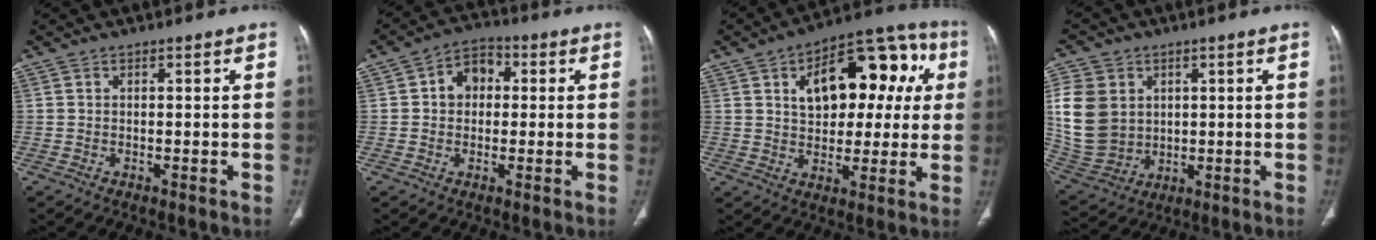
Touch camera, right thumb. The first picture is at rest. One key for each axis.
{"total": 6.7, "fx": 0.9, "fy": 5.2, "fz": 4.1, "tx": -0.039, "ty": 0.015, "tz": 0.004}
{"total": 19.1, "fx": 4.9, "fy": 11.0, "fz": 14.8, "tx": -0.148, "ty": 0.029, "tz": 0.068}
{"total": 14.3, "fx": 2.8, "fy": 11.7, "fz": 7.8, "tx": -0.153, "ty": -0.007, "tz": 0.074}